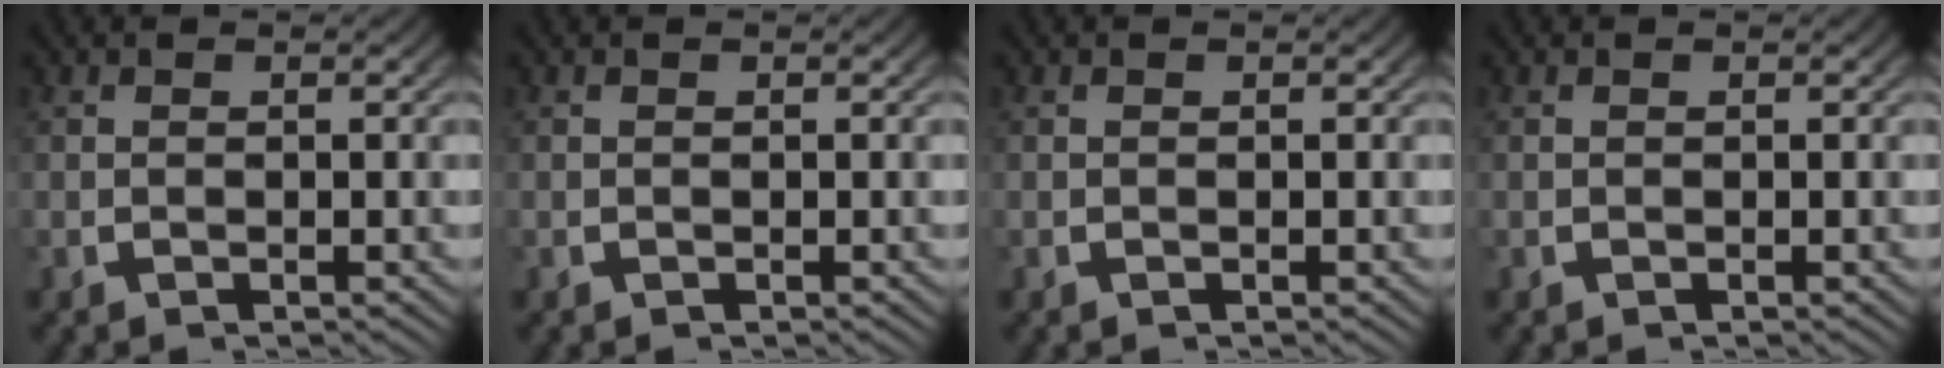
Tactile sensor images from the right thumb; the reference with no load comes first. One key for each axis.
{"total": 0.0}
{"total": 0.0}
{"total": 0.0}